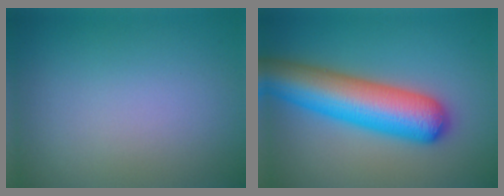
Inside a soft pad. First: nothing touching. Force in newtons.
{"total": 9.2, "press": 9.2, "slide": 0.3}